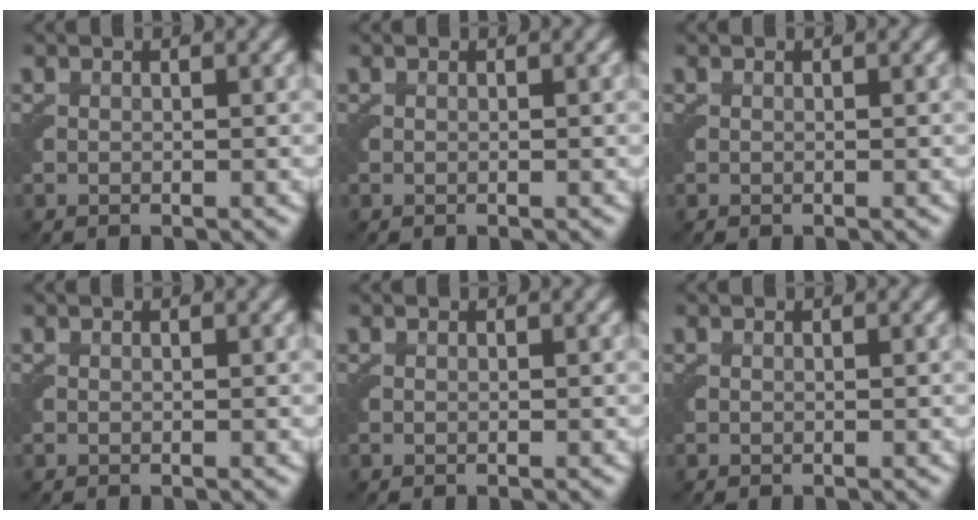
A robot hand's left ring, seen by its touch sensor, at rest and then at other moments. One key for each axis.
{"total": 0.0}
{"total": 0.0}
{"total": 0.0}
{"total": 0.0}
{"total": 0.0}